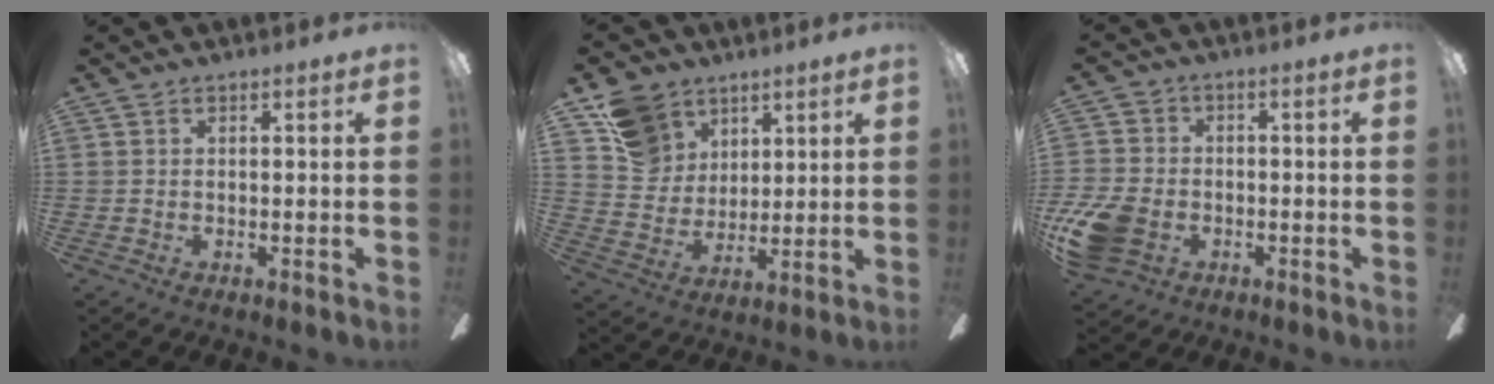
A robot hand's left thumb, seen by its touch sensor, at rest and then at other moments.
{"total": 12.2, "force": [7.5, 9.1, 3.1], "torque": [-0.072, -0.029, 0.155]}
{"total": 11.7, "force": [-4.2, 8.5, 6.8], "torque": [-0.142, 0.025, -0.074]}